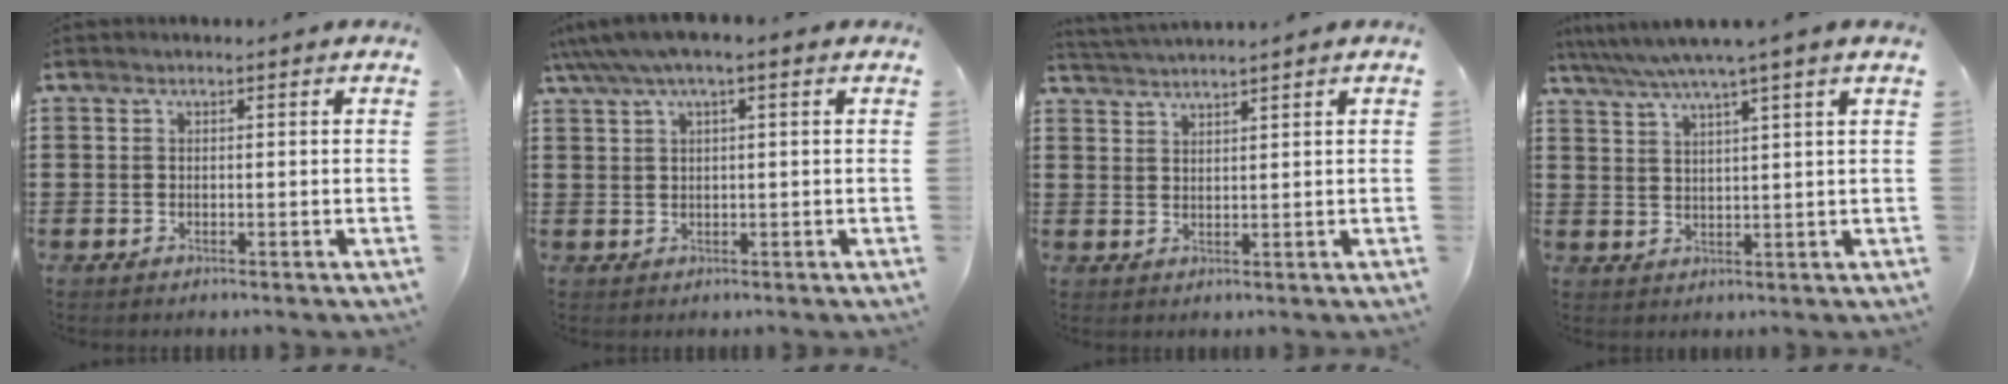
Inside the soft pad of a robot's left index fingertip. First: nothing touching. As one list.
[{"total": 3.2, "force": [1.4, 0.7, 2.8], "torque": [-0.061, 0.004, 0.023]}, {"total": 2.1, "force": [2.0, -0.5, 0.0], "torque": [-0.004, -0.003, 0.039]}, {"total": 4.5, "force": [3.5, -0.5, 2.7], "torque": [-0.063, -0.015, 0.058]}]